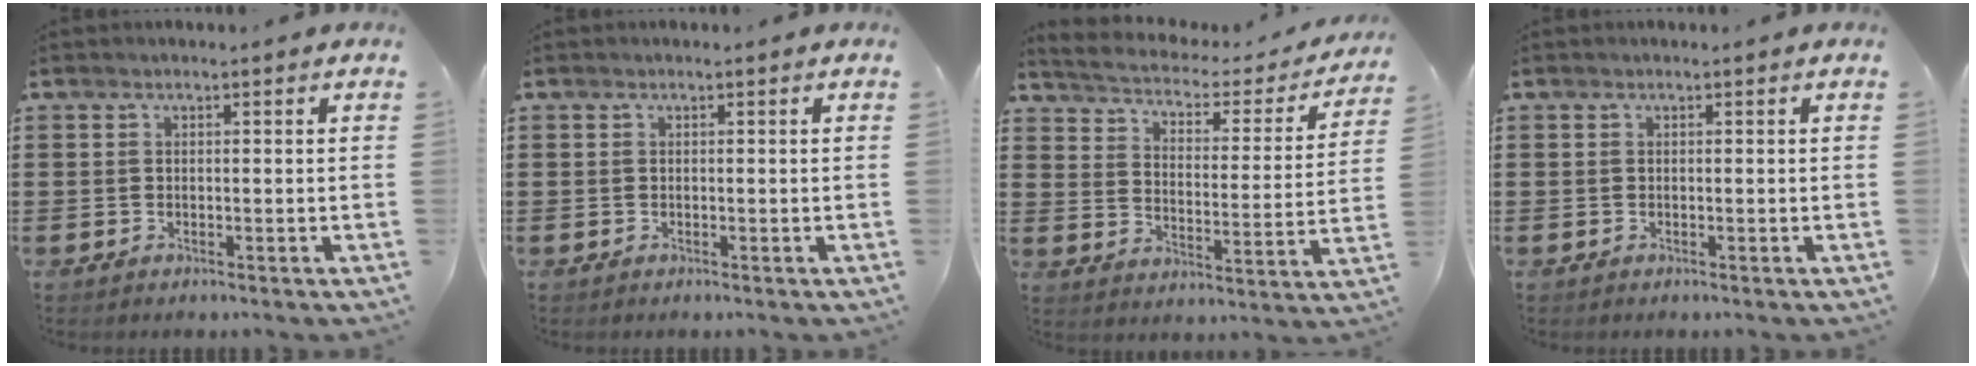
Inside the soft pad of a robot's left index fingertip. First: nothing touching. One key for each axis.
{"total": 0.0}
{"total": 2.5, "fx": 2.2, "fy": 0.6, "fz": 1.0, "tx": -0.037, "ty": -0.024, "tz": 0.027}
{"total": 0.0}